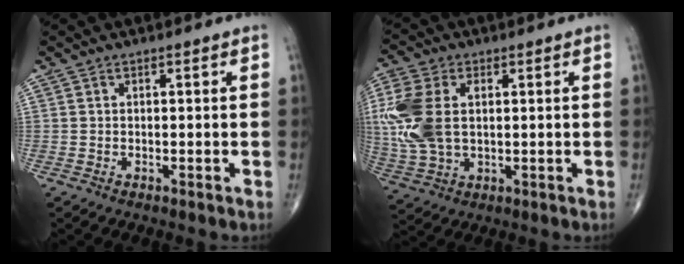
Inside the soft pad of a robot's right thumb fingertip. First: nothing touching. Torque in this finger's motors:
{"motor_torque": [1.82, 1.87, 1.32, -0.02, 0.16]}